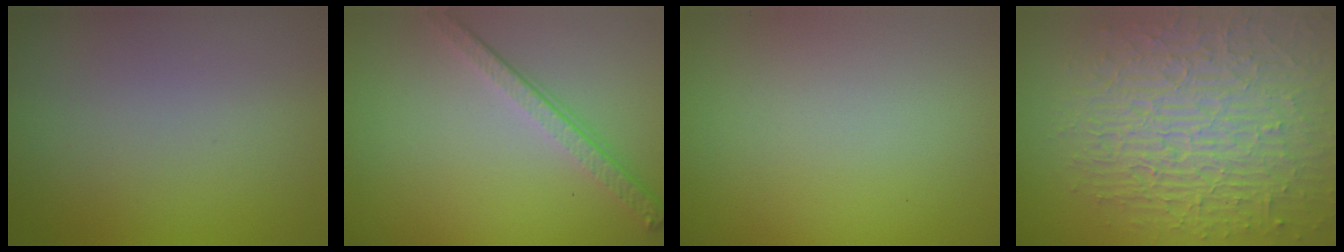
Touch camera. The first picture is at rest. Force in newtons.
{"total": 3.9, "press": 2.8, "slide": 2.7}
{"total": 0.0}
{"total": 10.5, "press": 6.7, "slide": 8.1}